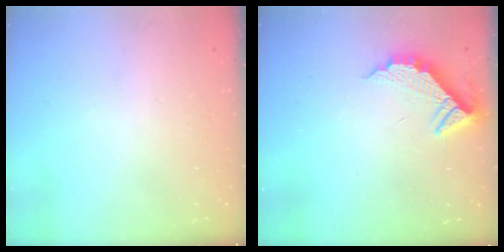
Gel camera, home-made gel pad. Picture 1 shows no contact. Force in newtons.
{"total": 10.1, "press": 10.1, "slide": 0.5}